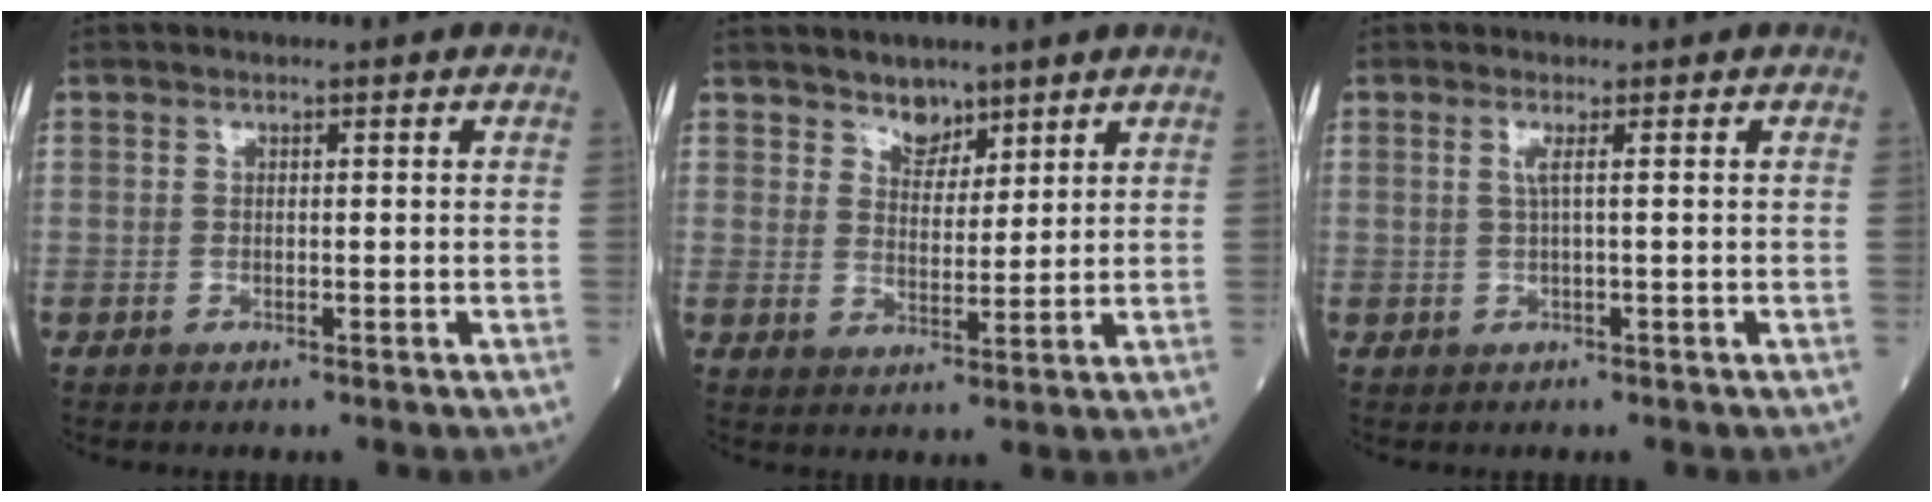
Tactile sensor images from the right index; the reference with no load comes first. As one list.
[{"total": 3.8, "force": [3.1, 2.0, 0.9], "torque": [-0.012, -0.001, 0.057]}, {"total": 1.4, "force": [0.3, -0.4, 1.3], "torque": [-0.033, 0.000, 0.006]}]